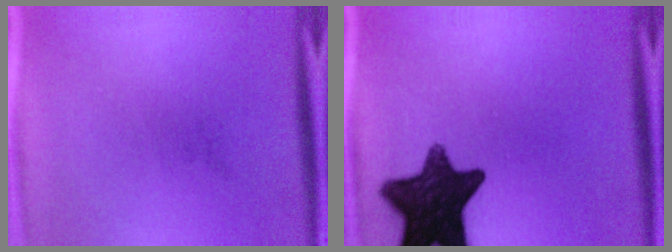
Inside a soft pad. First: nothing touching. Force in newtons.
{"total": 14.2}